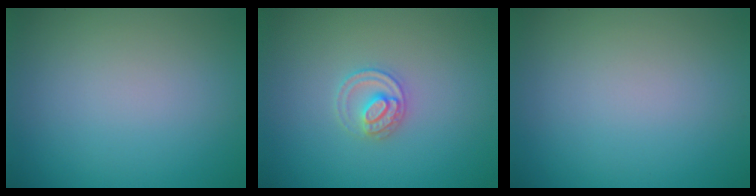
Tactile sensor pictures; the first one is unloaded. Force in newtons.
{"total": 2.2, "press": 2.2, "slide": 0.2}
{"total": 0.0}